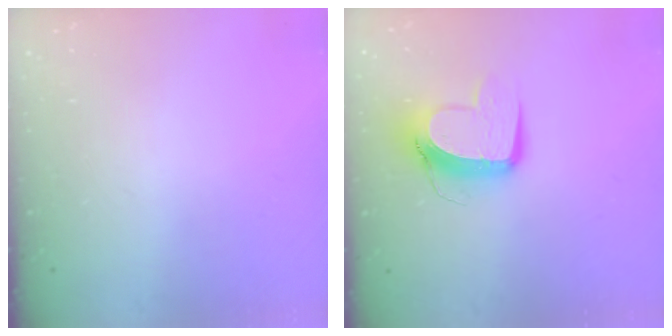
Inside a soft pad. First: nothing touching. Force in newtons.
{"total": 11.4, "press": 11.3, "slide": 1.5}